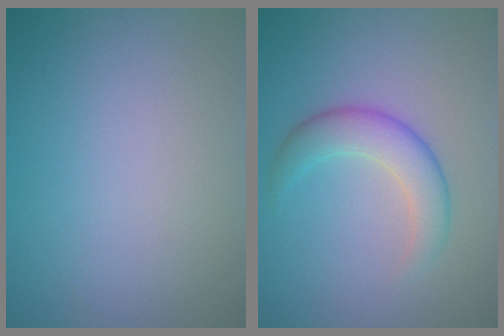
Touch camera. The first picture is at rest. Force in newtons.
{"total": 3.8, "press": 3.8, "slide": 0.1}